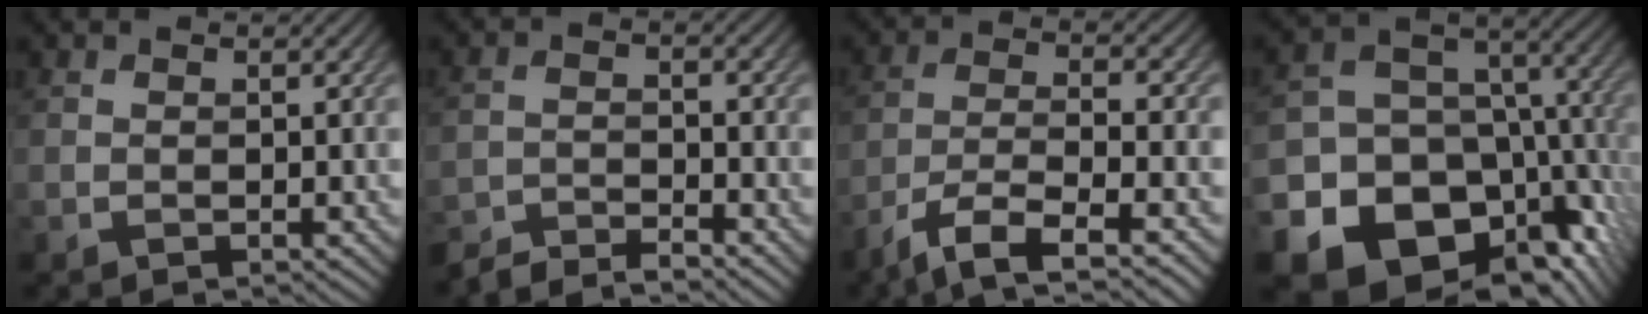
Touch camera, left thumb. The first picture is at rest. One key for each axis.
{"total": 4.5, "fx": -4.3, "fy": 0.5, "fz": 1.2, "tx": -0.025, "ty": -0.001, "tz": -0.084}
{"total": 8.5, "fx": -5.4, "fy": 2.3, "fz": 6.1, "tx": -0.115, "ty": -0.005, "tz": -0.100}
{"total": 22.8, "fx": -11.5, "fy": 17.4, "fz": 9.1, "tx": -0.165, "ty": -0.064, "tz": -0.168}